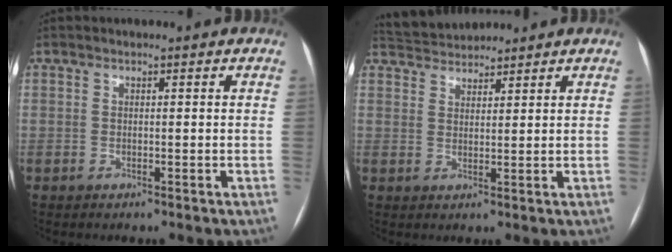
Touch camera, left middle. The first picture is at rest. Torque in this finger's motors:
{"motor_torque": [0.13, -0.25, -0.04, -0.02]}